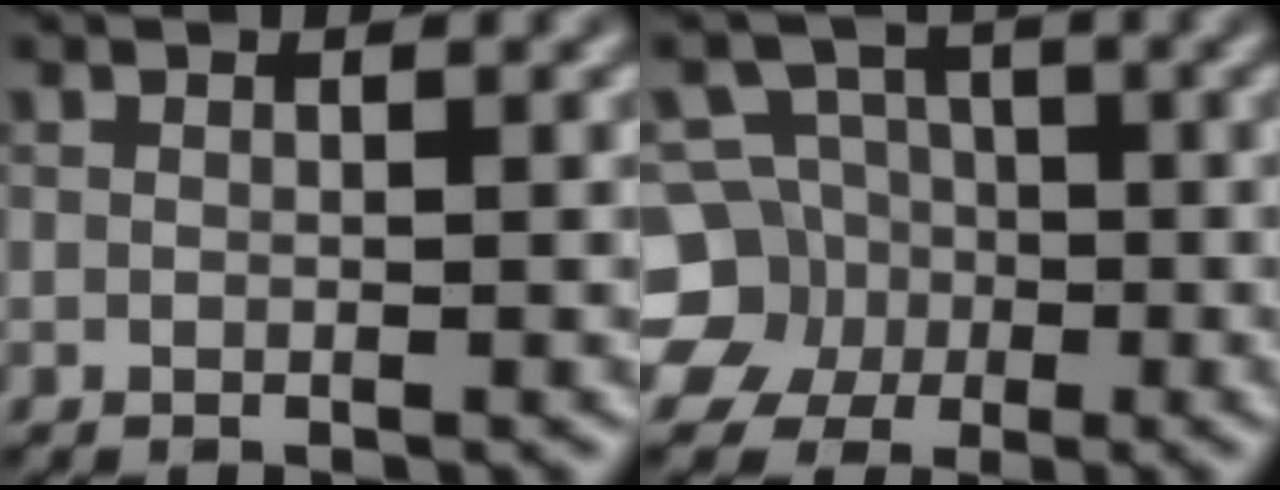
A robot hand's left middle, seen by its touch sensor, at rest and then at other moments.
{"total": 7.6, "force": [-2.2, 7.1, 1.8], "torque": [-0.030, 0.012, -0.070]}